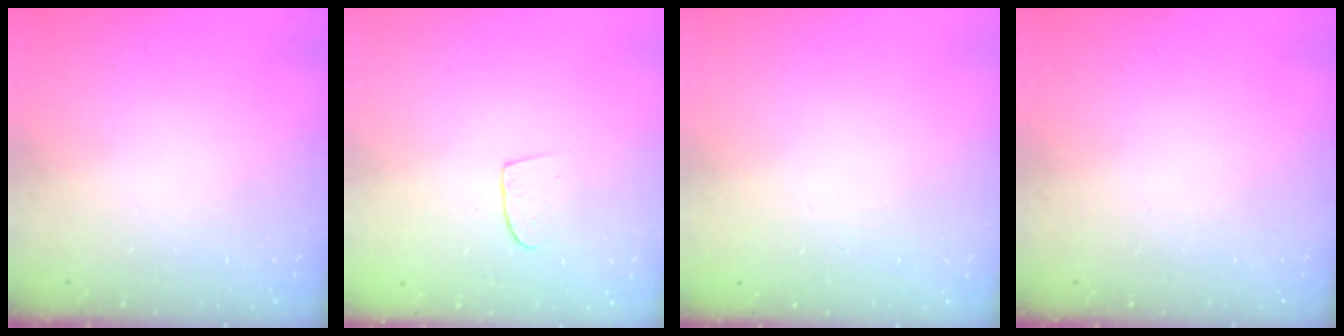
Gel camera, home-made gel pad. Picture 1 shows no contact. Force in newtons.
{"total": 6.3, "press": 6.3, "slide": 0.5}
{"total": 0.0}
{"total": 0.0}